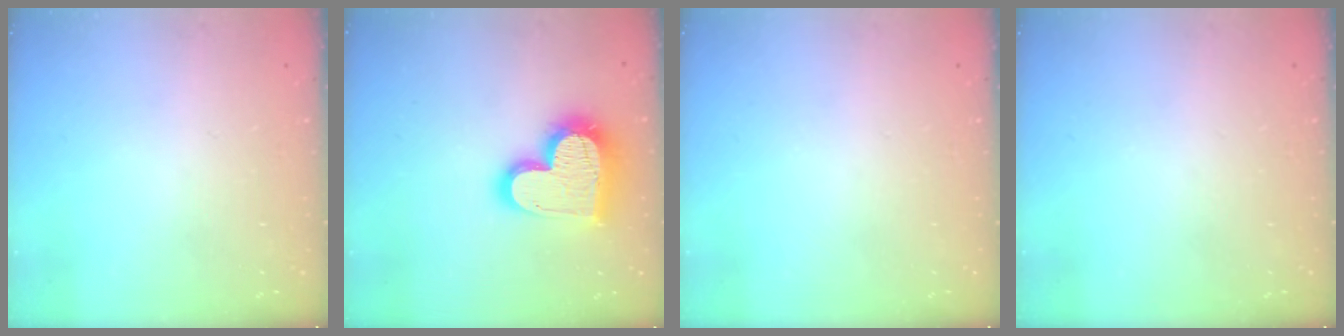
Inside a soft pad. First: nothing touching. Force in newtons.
{"total": 19.9, "press": 19.9, "slide": 1.7}
{"total": 0.0}
{"total": 0.0}